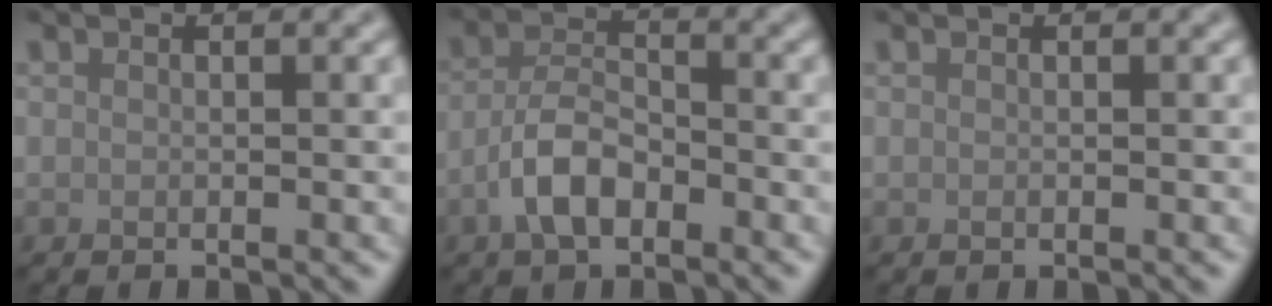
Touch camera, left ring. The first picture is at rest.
{"total": 4.2, "force": [-2.1, 2.0, 3.0], "torque": [-0.054, 0.008, -0.048]}
{"total": 0.0}